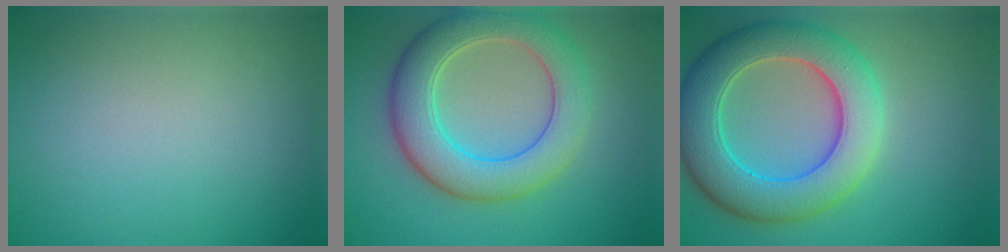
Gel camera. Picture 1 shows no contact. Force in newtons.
{"total": 7.1, "press": 7.1, "slide": 0.4}
{"total": 8.4, "press": 8.4, "slide": 0.4}